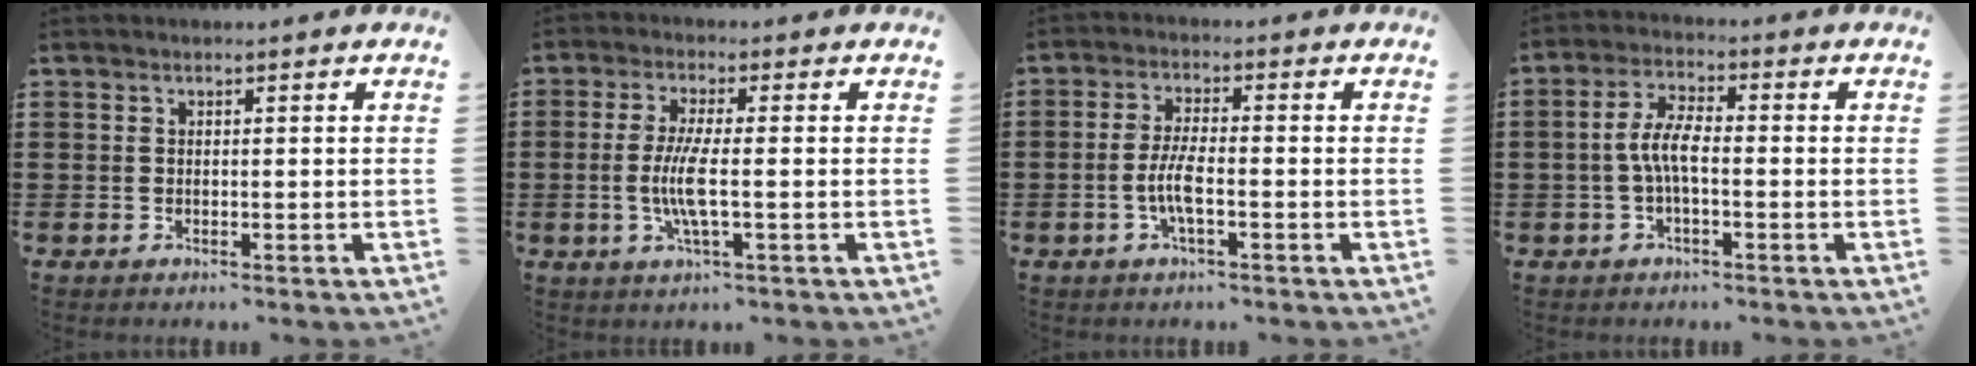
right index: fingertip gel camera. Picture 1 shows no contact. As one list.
[{"total": 6.1, "force": [-0.8, 0.7, 6.0], "torque": [-0.135, -0.015, -0.024]}, {"total": 4.8, "force": [-1.4, 1.0, 4.5], "torque": [-0.107, -0.008, -0.034]}, {"total": 5.5, "force": [-1.0, 1.8, 5.1], "torque": [-0.118, -0.002, -0.026]}]